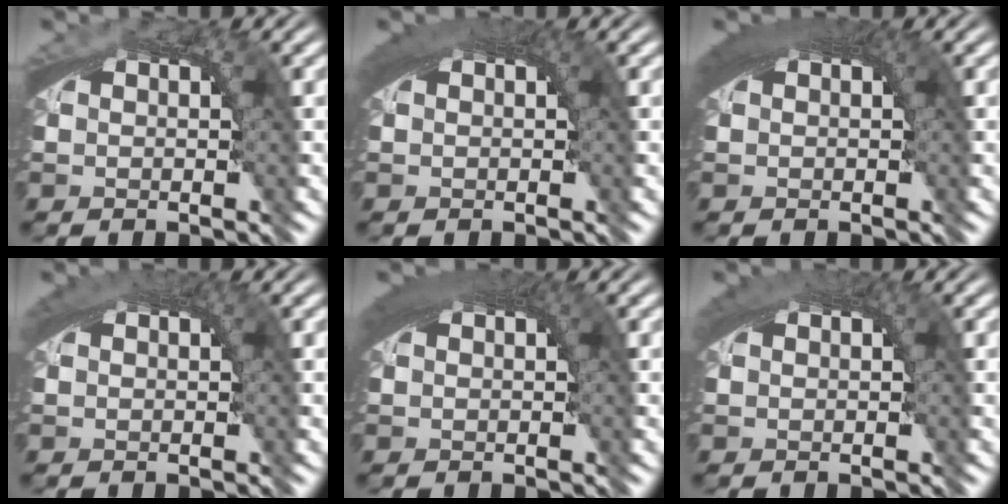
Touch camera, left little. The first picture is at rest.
{"total": 2.4, "force": [0.9, 0.6, 2.1], "torque": [-0.026, 0.008, 0.013]}
{"total": 3.3, "force": [1.1, 1.1, 3.0], "torque": [-0.037, 0.011, 0.015]}
{"total": 1.5, "force": [0.7, 0.2, 1.4], "torque": [-0.016, 0.006, 0.011]}
{"total": 2.9, "force": [1.1, 0.8, 2.6], "torque": [-0.030, 0.011, 0.014]}
{"total": 1.8, "force": [0.7, 0.3, 1.6], "torque": [-0.020, 0.006, 0.012]}